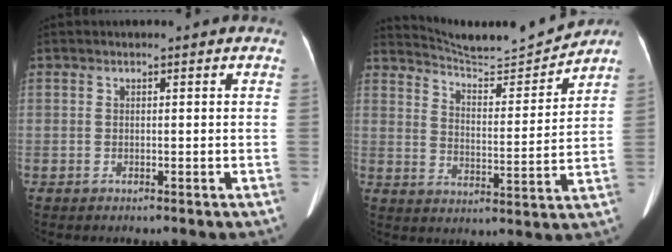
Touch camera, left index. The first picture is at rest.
{"total": 11.3, "force": [11.2, -0.6, 1.4], "torque": [-0.030, -0.011, 0.180]}